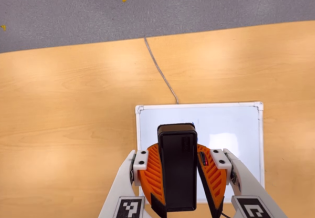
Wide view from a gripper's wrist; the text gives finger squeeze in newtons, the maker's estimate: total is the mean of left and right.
{"total": 9.0, "left": 9.4, "right": 8.7}